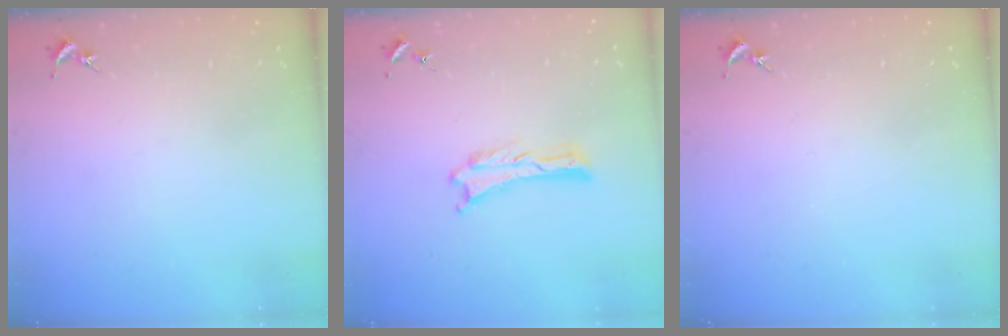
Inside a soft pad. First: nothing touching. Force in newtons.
{"total": 0.0}
{"total": 0.0}